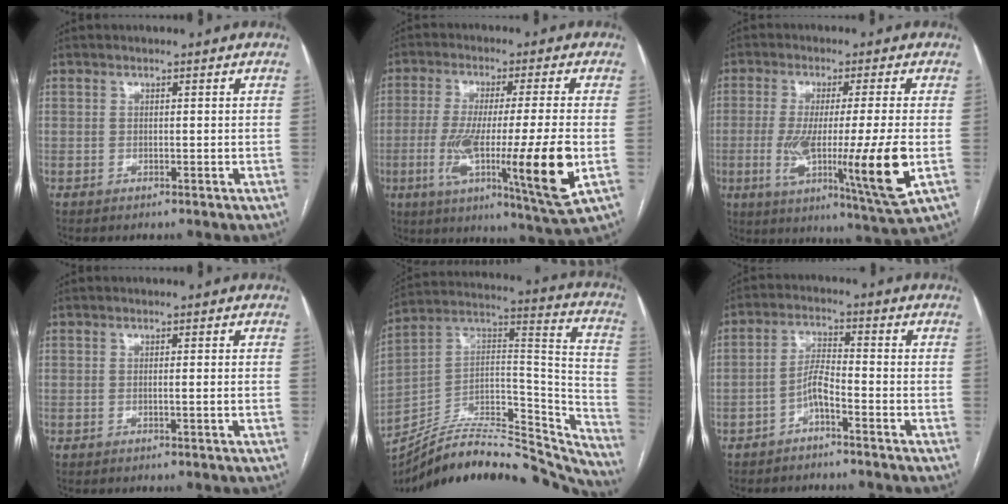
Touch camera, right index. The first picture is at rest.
{"total": 18.6, "force": [-4.2, 0.1, 18.1], "torque": [-0.291, -0.036, -0.067]}
{"total": 16.2, "force": [-3.2, -0.3, 15.9], "torque": [-0.260, -0.041, -0.052]}
{"total": 1.0, "force": [-0.2, -0.3, 1.0], "torque": [-0.014, -0.001, -0.003]}
{"total": 32.1, "force": [-29.0, 8.2, 10.9], "torque": [-0.132, 0.032, -0.422]}
{"total": 3.7, "force": [-2.3, 0.7, 2.8], "torque": [-0.054, 0.010, -0.045]}